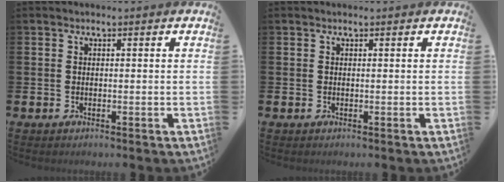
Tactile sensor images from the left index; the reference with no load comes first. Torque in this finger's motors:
{"motor_torque": [0.80, -1.33, -0.01, 0.00]}